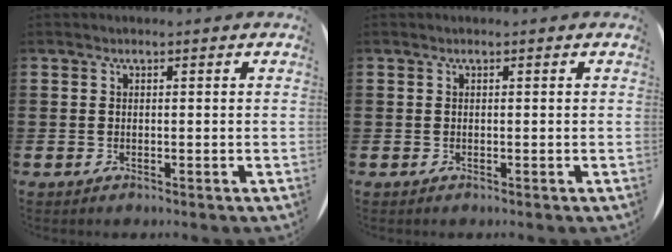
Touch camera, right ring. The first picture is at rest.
{"total": 0.0}